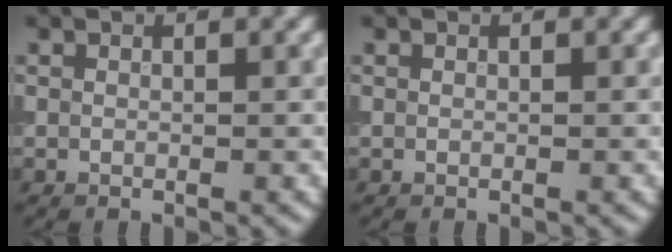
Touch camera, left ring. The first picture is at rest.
{"total": 0.0}